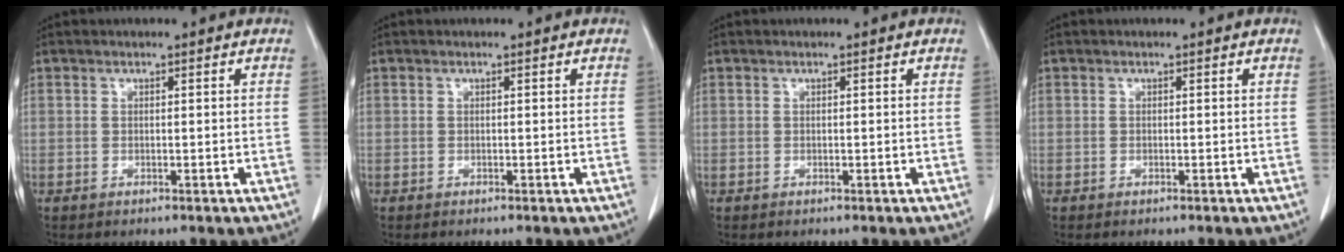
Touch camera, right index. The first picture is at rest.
{"total": 0.0}
{"total": 0.0}
{"total": 0.0}